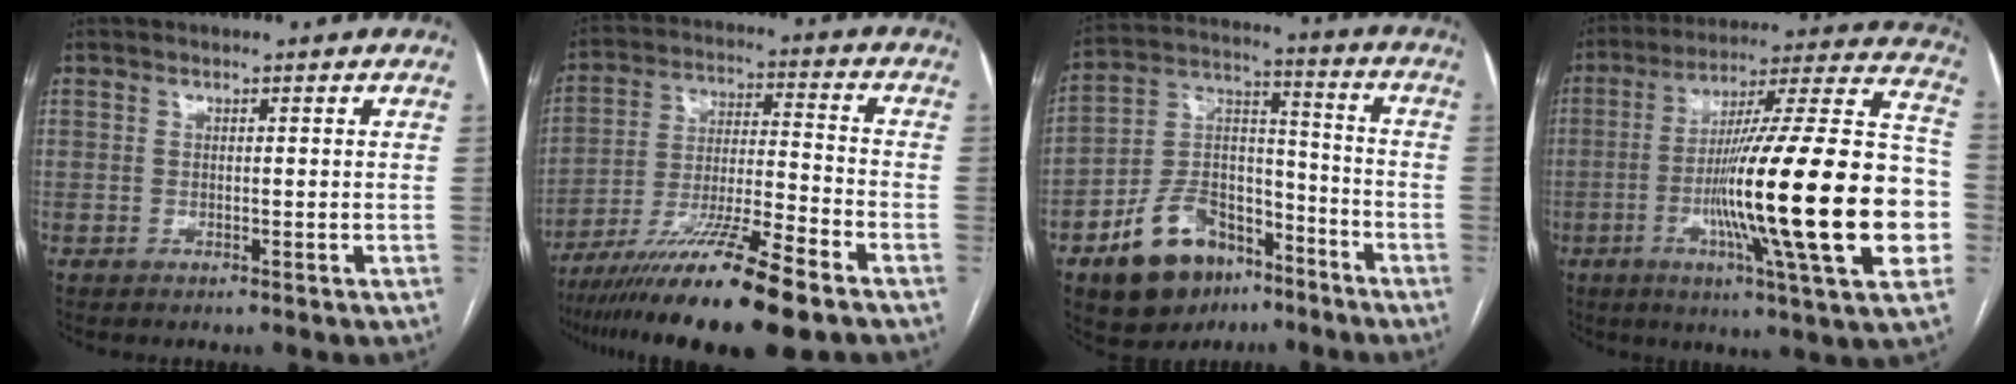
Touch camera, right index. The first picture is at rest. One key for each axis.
{"total": 17.1, "fx": -12.1, "fy": 0.2, "fz": 12.1, "tx": -0.214, "ty": -0.034, "tz": -0.212}
{"total": 15.0, "fx": -9.1, "fy": 8.6, "fz": 8.1, "tx": -0.156, "ty": 0.027, "tz": -0.152}
{"total": 29.5, "fx": -5.9, "fy": 1.5, "fz": 28.9, "tx": -0.402, "ty": -0.007, "tz": -0.107}